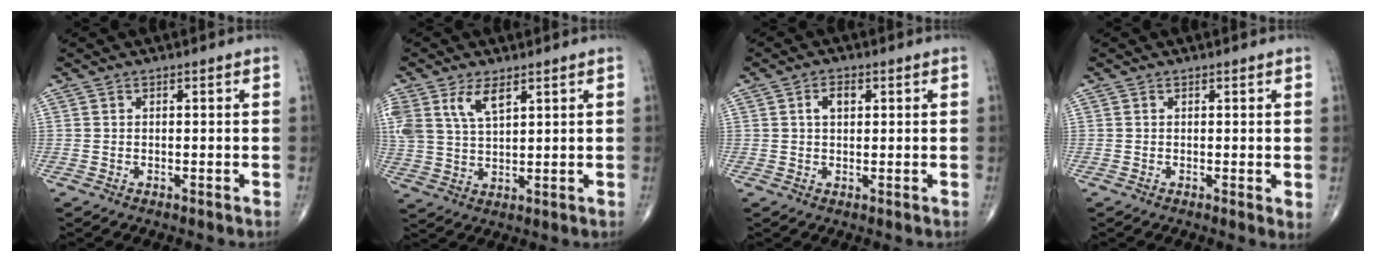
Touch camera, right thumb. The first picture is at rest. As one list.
[{"total": 8.4, "force": [4.3, 4.0, 6.0], "torque": [-0.124, -0.009, 0.093]}, {"total": 3.1, "force": [0.9, 1.9, 2.3], "torque": [-0.036, 0.005, 0.014]}, {"total": 1.5, "force": [0.2, 0.5, 1.5], "torque": [-0.021, -0.007, -0.001]}]